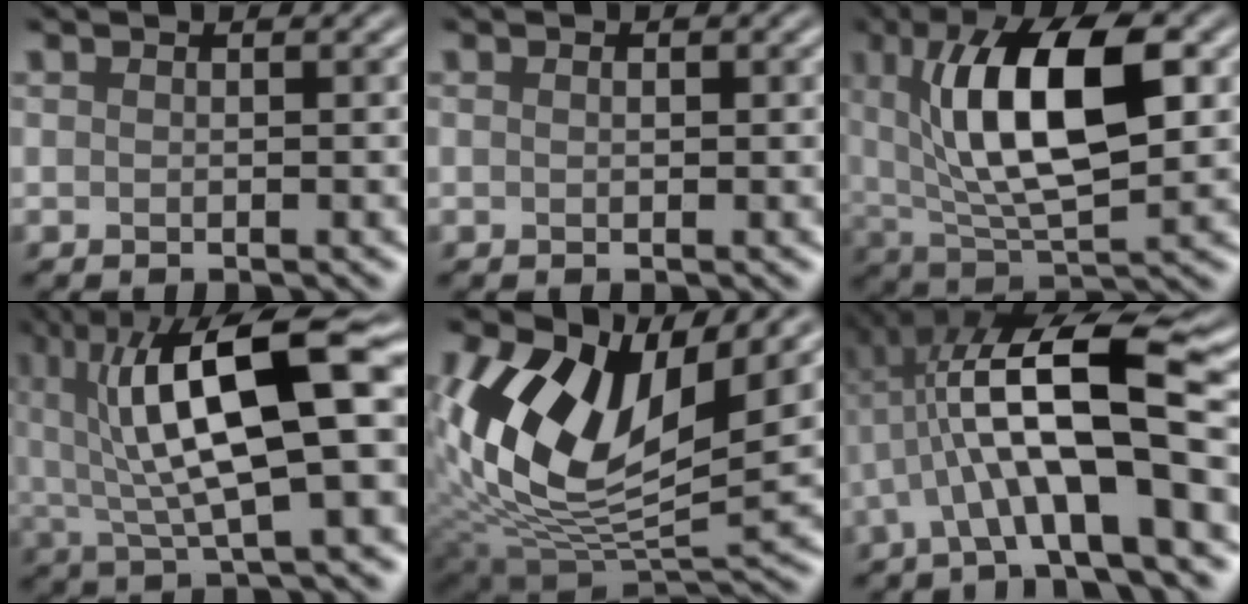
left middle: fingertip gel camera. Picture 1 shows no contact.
{"total": 0.8, "force": [-0.3, -0.6, -0.4], "torque": [0.004, -0.012, 0.005]}
{"total": 8.4, "force": [1.4, 3.0, 7.8], "torque": [-0.150, -0.020, 0.058]}
{"total": 10.6, "force": [2.0, 2.2, 10.2], "torque": [-0.198, -0.017, 0.072]}
{"total": 10.1, "force": [2.4, 5.3, 8.3], "torque": [-0.205, -0.029, 0.083]}
{"total": 8.7, "force": [-2.0, 1.1, 8.4], "torque": [-0.177, -0.003, 0.003]}